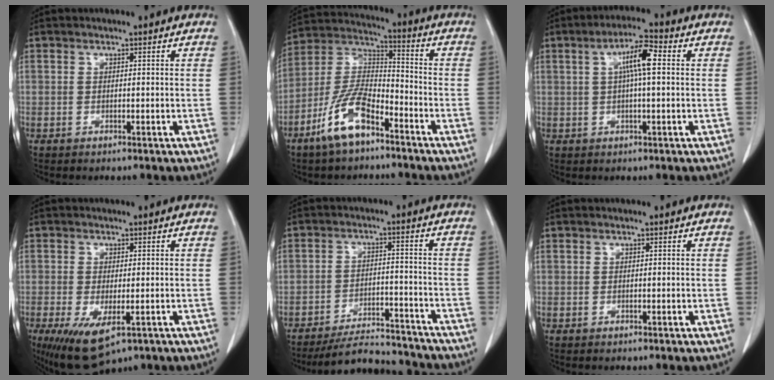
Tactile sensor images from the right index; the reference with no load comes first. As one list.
[{"total": 11.4, "force": [-7.0, 4.2, 8.1], "torque": [-0.177, 0.005, -0.135]}, {"total": 6.2, "force": [1.2, 0.8, 6.0], "torque": [-0.109, 0.015, 0.019]}, {"total": 8.9, "force": [-4.5, 3.4, 6.9], "torque": [-0.119, -0.023, -0.067]}, {"total": 11.0, "force": [-10.6, 1.9, 2.0], "torque": [-0.023, 0.009, -0.158]}, {"total": 0.0}]